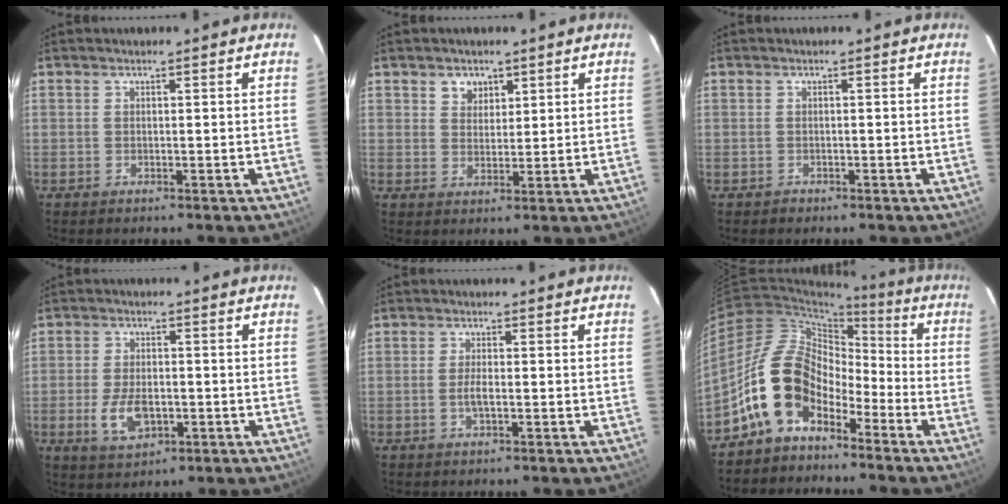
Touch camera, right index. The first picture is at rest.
{"total": 3.5, "force": [2.0, 2.7, 0.9], "torque": [-0.005, 0.008, 0.036]}
{"total": 0.9, "force": [-0.6, 0.7, -0.1], "torque": [0.003, 0.004, -0.009]}
{"total": 7.5, "force": [-2.3, 4.2, 5.7], "torque": [-0.122, -0.006, -0.034]}
{"total": 2.2, "force": [-0.7, 0.4, 2.1], "torque": [-0.043, 0.001, -0.013]}
{"total": 12.6, "force": [-7.0, 8.1, 6.6], "torque": [-0.118, 0.022, -0.131]}